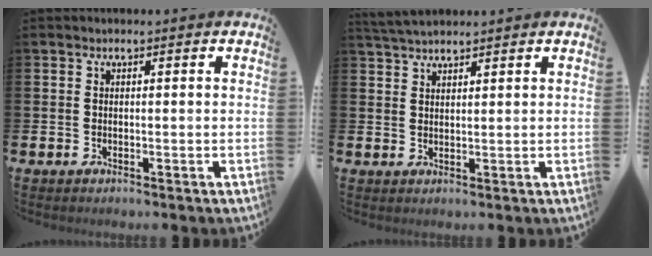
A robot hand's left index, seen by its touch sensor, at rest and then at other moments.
{"total": 3.2, "force": [3.0, 0.6, 0.7], "torque": [-0.019, -0.007, 0.057]}